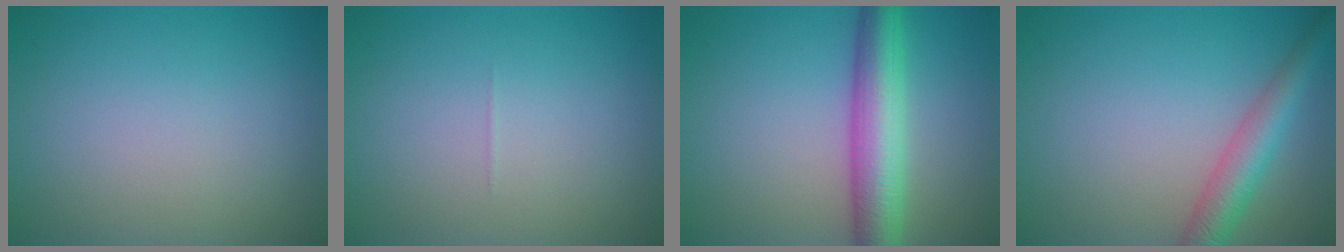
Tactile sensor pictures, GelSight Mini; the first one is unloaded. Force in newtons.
{"total": 0.0}
{"total": 6.6, "press": 6.6, "slide": 0.1}
{"total": 4.0, "press": 4.0, "slide": 0.1}